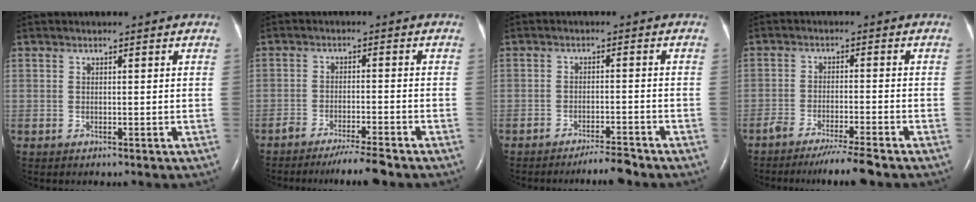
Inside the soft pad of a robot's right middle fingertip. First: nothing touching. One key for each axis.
{"total": 5.4, "fx": -4.6, "fy": -0.2, "fz": 2.8, "tx": -0.042, "ty": -0.013, "tz": -0.076}
{"total": 3.5, "fx": -3.3, "fy": 0.0, "fz": 1.4, "tx": -0.023, "ty": -0.010, "tz": -0.055}
{"total": 6.0, "fx": -5.0, "fy": -0.5, "fz": 3.3, "tx": -0.050, "ty": -0.016, "tz": -0.083}